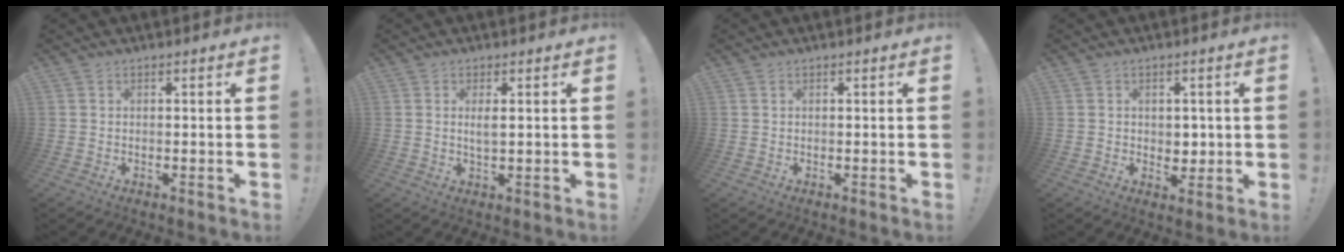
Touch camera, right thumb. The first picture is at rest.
{"total": 2.6, "force": [0.8, 0.6, 2.4], "torque": [-0.032, -0.009, 0.011]}
{"total": 0.0}
{"total": 3.8, "force": [1.0, 3.5, 1.2], "torque": [0.004, -0.011, 0.016]}